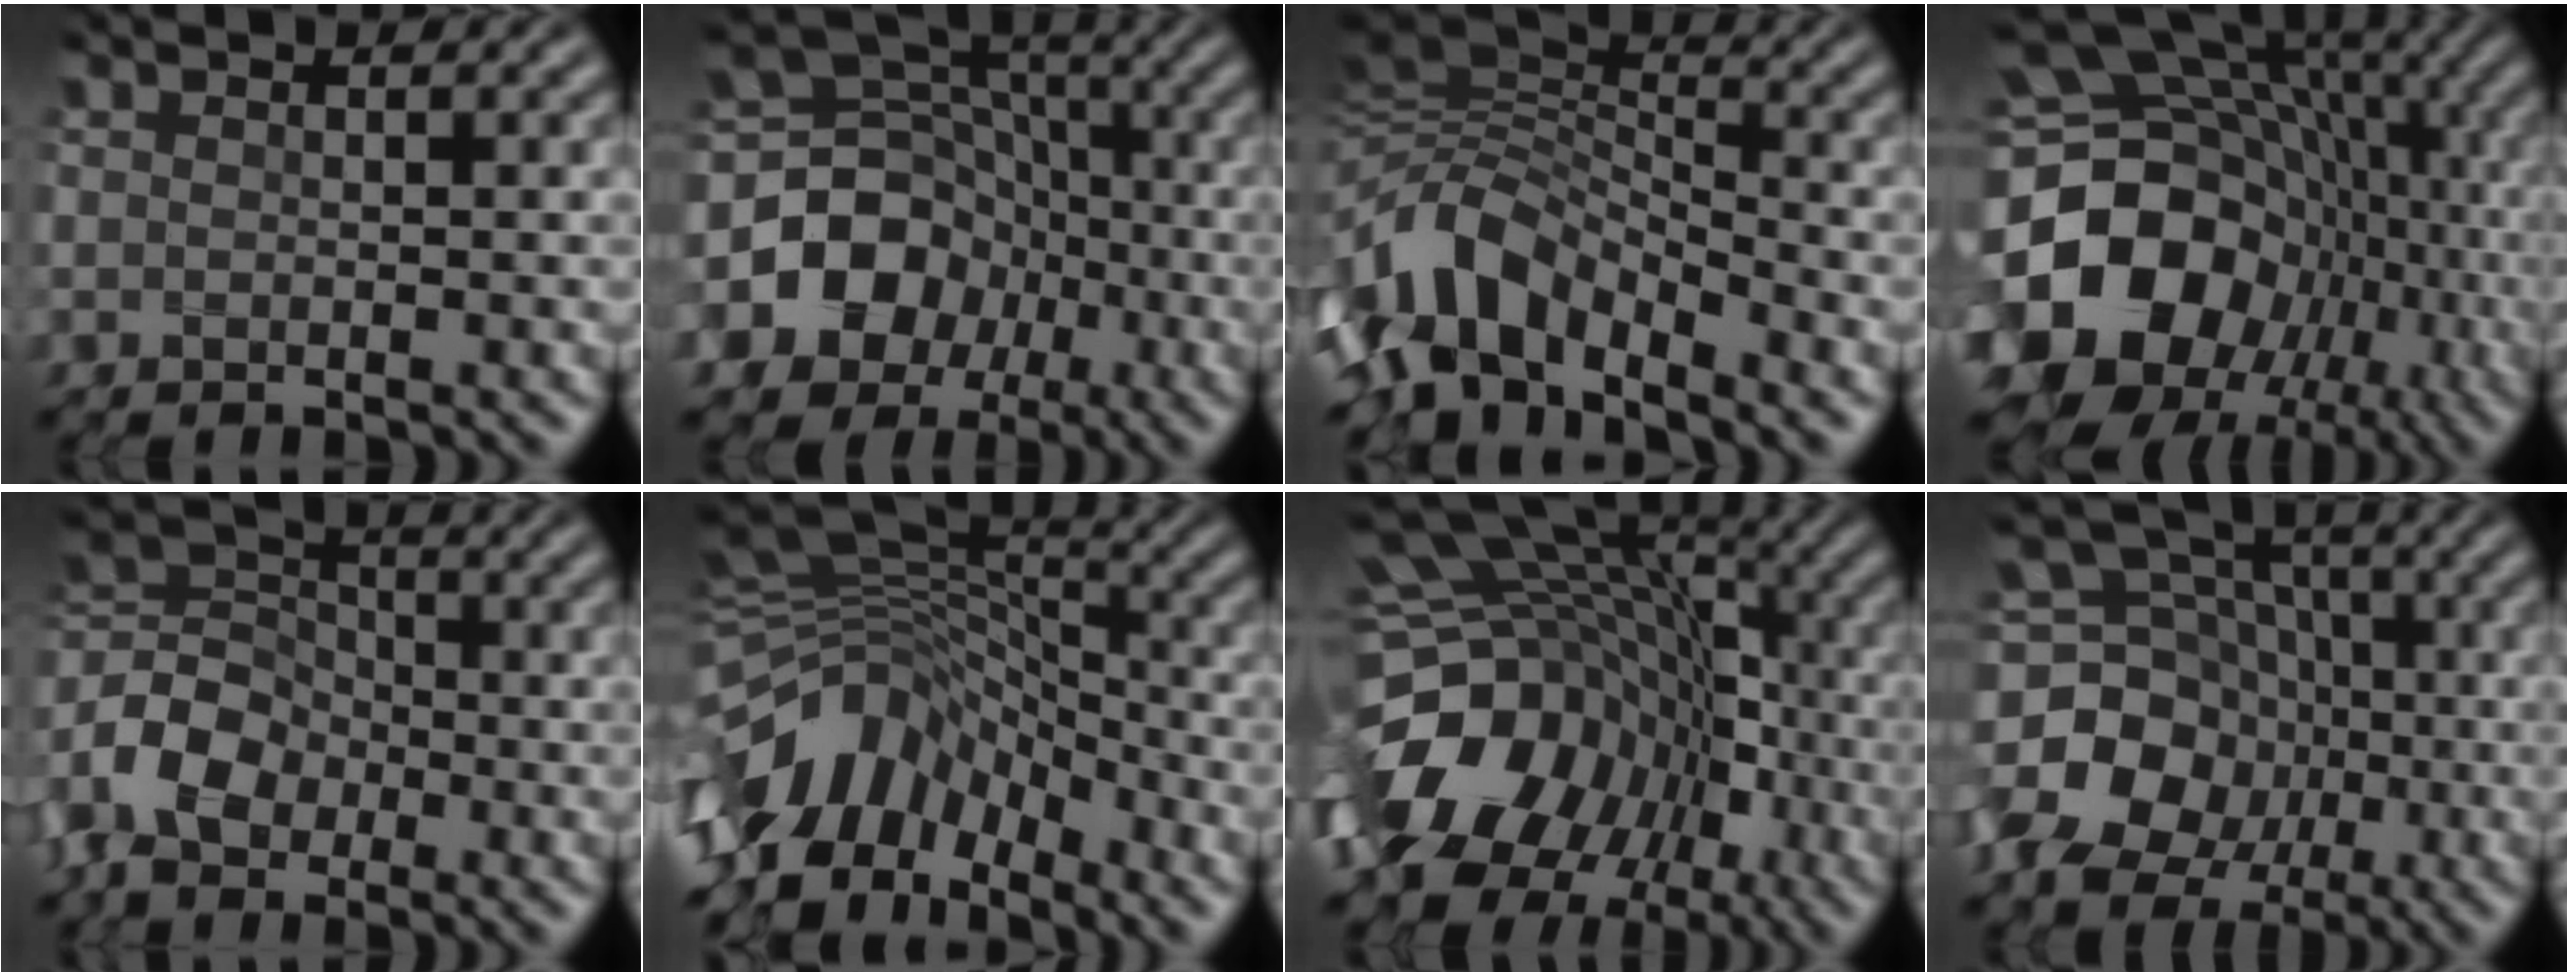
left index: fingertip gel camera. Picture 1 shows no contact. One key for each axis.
{"total": 10.4, "fx": -2.4, "fy": 8.8, "fz": 5.1, "tx": -0.108, "ty": -0.001, "tz": -0.061}
{"total": 7.5, "fx": -4.9, "fy": 3.6, "fz": 4.4, "tx": -0.079, "ty": 0.004, "tz": -0.105}
{"total": 19.6, "fx": -3.4, "fy": 16.0, "fz": 10.8, "tx": -0.223, "ty": -0.008, "tz": -0.049}
{"total": 6.3, "fx": -2.9, "fy": 4.1, "fz": 3.8, "tx": -0.089, "ty": 0.013, "tz": -0.072}
{"total": 10.3, "fx": -6.0, "fy": 5.8, "fz": 6.1, "tx": -0.118, "ty": 0.027, "tz": -0.125}
{"total": 15.4, "fx": -5.8, "fy": 11.6, "fz": 8.4, "tx": -0.173, "ty": 0.005, "tz": -0.096}
{"total": 13.9, "fx": -2.6, "fy": 11.8, "fz": 6.8, "tx": -0.174, "ty": 0.010, "tz": -0.062}